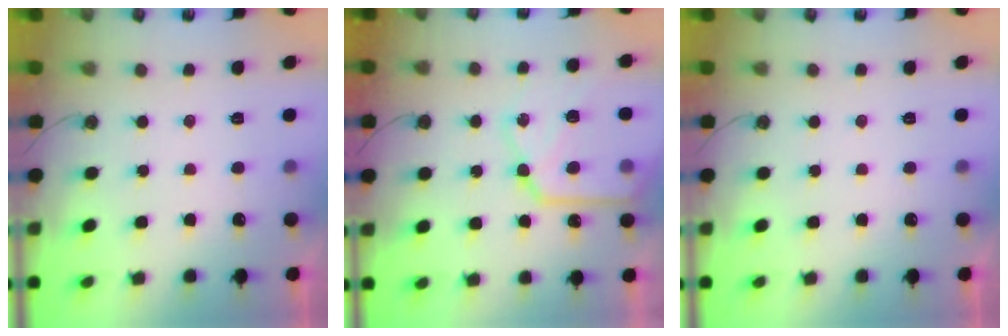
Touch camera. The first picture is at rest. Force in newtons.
{"total": 18.8, "press": 18.7, "slide": 1.9}
{"total": 0.0}